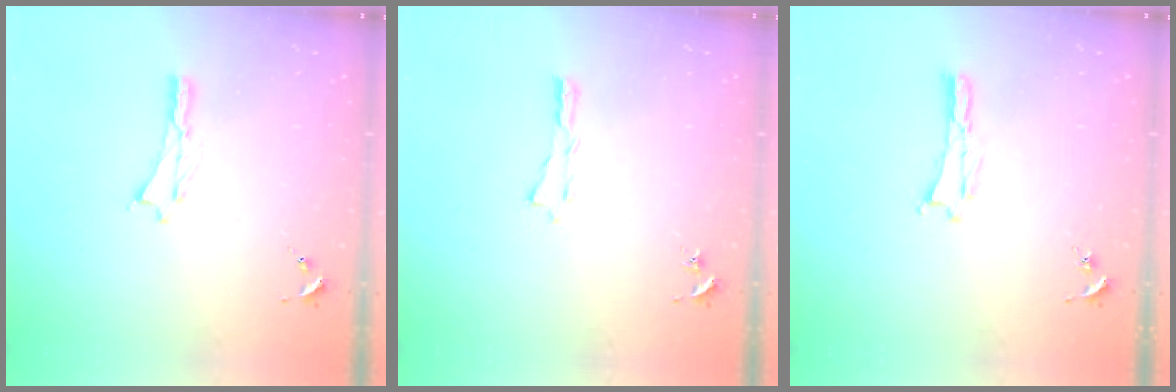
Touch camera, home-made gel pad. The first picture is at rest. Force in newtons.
{"total": 0.0}
{"total": 0.0}